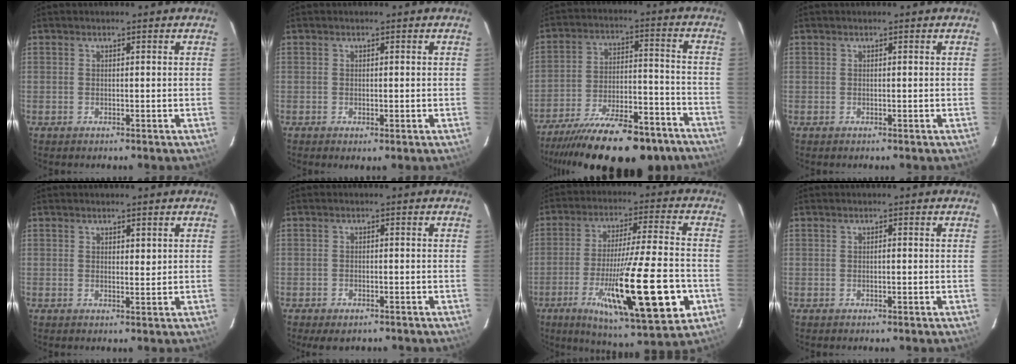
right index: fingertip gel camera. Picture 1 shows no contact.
{"total": 1.6, "force": [-0.3, 0.8, 1.4], "torque": [-0.031, -0.003, -0.002]}
{"total": 23.1, "force": [-18.1, 6.1, 13.0], "torque": [-0.183, 0.007, -0.280]}
{"total": 0.0}
{"total": 1.7, "force": [0.7, 0.8, 1.3], "torque": [-0.022, -0.001, 0.013]}
{"total": 4.2, "force": [-3.0, 2.1, 2.0], "torque": [-0.036, -0.004, -0.041]}
{"total": 22.2, "force": [-7.0, 2.4, 21.0], "torque": [-0.333, -0.032, -0.106]}
{"total": 0.7, "force": [-0.1, 0.3, 0.6], "torque": [-0.014, 0.001, -0.002]}